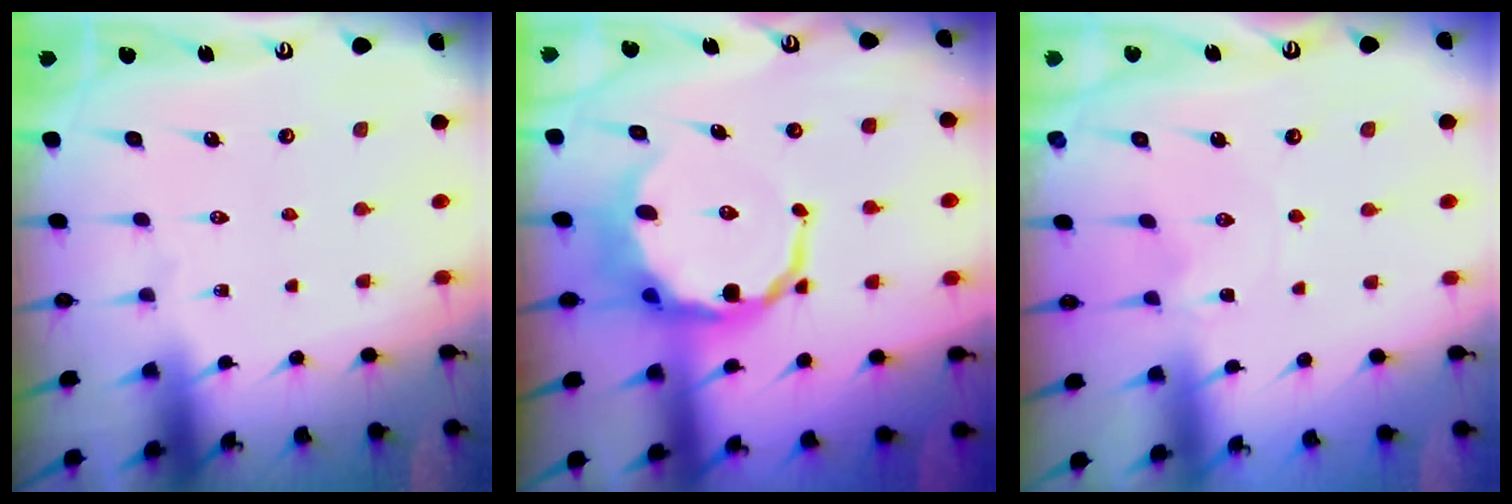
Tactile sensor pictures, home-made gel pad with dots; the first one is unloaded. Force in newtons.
{"total": 11.4, "press": 11.0, "slide": 2.8}
{"total": 0.0}